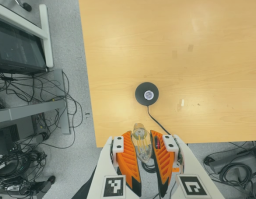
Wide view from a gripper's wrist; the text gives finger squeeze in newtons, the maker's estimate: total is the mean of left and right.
{"total": 21.2, "left": 25.5, "right": 16.9}